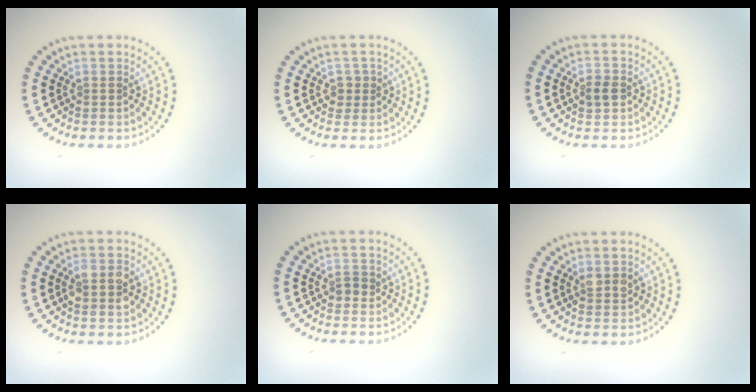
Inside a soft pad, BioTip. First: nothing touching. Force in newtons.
{"total": 1.2, "press": 1.1, "slide": 0.6}
{"total": 1.8, "press": 1.7, "slide": 0.2}
{"total": 2.8, "press": 2.8, "slide": 0.3}
{"total": 1.3, "press": 1.2, "slide": 0.4}
{"total": 1.7, "press": 1.7, "slide": 0.3}